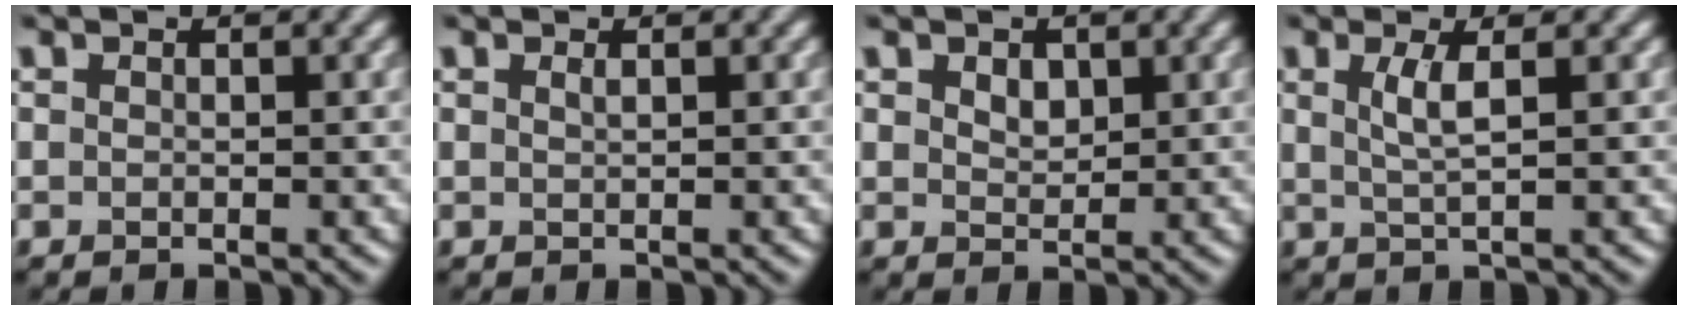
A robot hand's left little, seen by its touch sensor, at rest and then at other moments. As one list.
[{"total": 0.6, "force": [0.3, 0.2, 0.4], "torque": [-0.006, 0.001, 0.006]}, {"total": 1.7, "force": [0.8, 1.1, 1.0], "torque": [-0.020, -0.001, 0.017]}, {"total": 2.4, "force": [0.7, 0.5, 2.2], "torque": [-0.044, -0.002, 0.012]}]